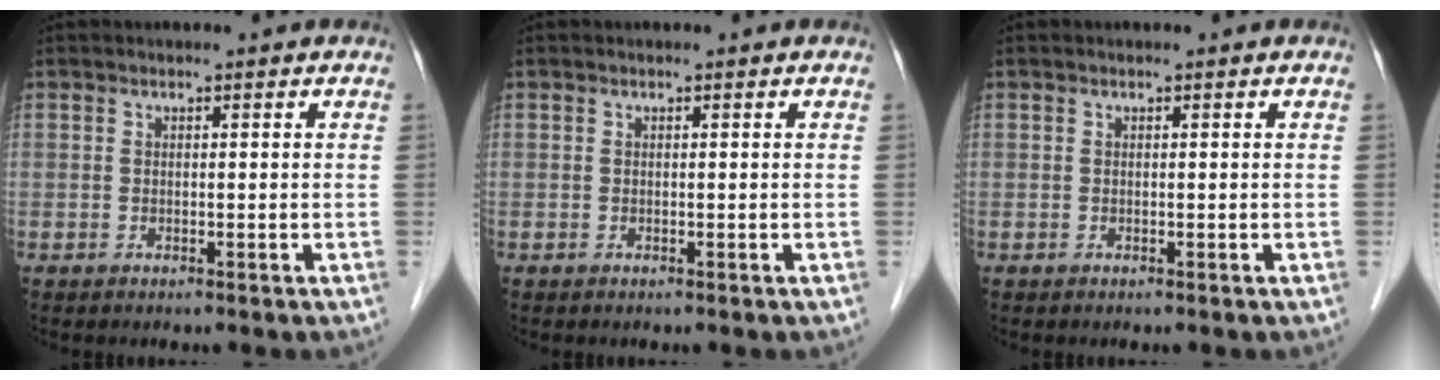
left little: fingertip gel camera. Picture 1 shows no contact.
{"total": 0.0}
{"total": 0.0}